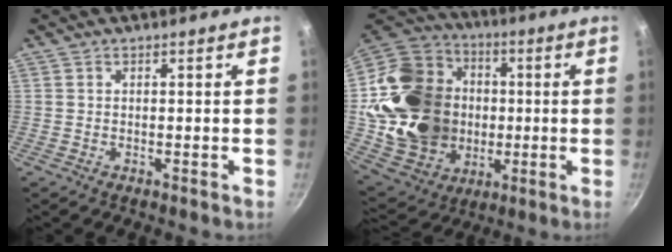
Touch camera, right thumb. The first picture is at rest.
{"total": 27.3, "force": [-0.8, 22.6, 15.3], "torque": [-0.257, 0.034, 0.008]}